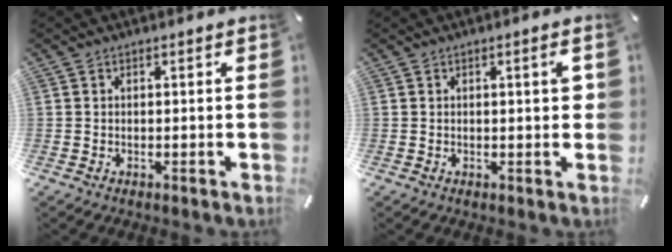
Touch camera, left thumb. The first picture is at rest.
{"total": 2.9, "force": [0.5, 0.9, 2.7], "torque": [-0.035, -0.001, 0.003]}